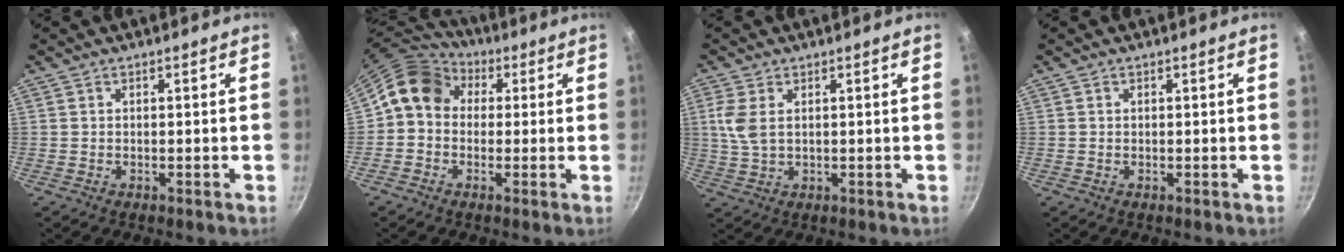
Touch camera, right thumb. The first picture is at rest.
{"total": 11.3, "force": [1.8, 9.4, 6.0], "torque": [-0.083, 0.030, 0.004]}
{"total": 5.3, "force": [1.3, 3.0, 4.2], "torque": [-0.090, 0.000, 0.029]}
{"total": 0.0}